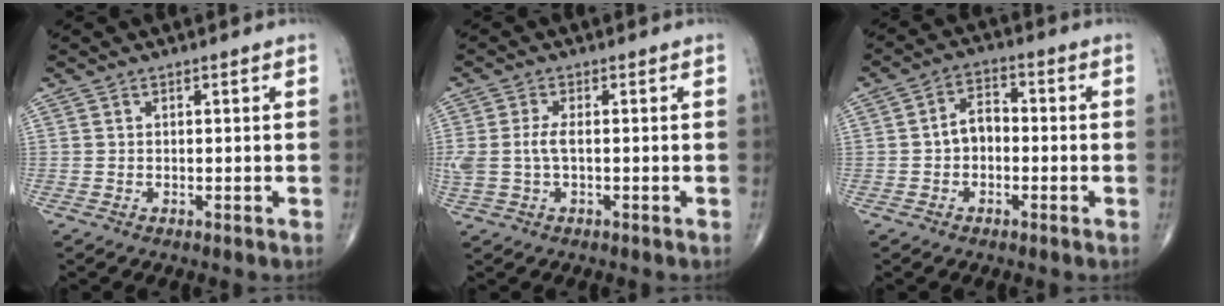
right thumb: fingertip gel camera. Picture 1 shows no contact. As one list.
[{"total": 4.3, "force": [0.0, 2.0, 3.8], "torque": [-0.107, 0.007, 0.002]}, {"total": 5.2, "force": [-0.8, 3.6, 3.7], "torque": [-0.049, 0.024, -0.023]}]